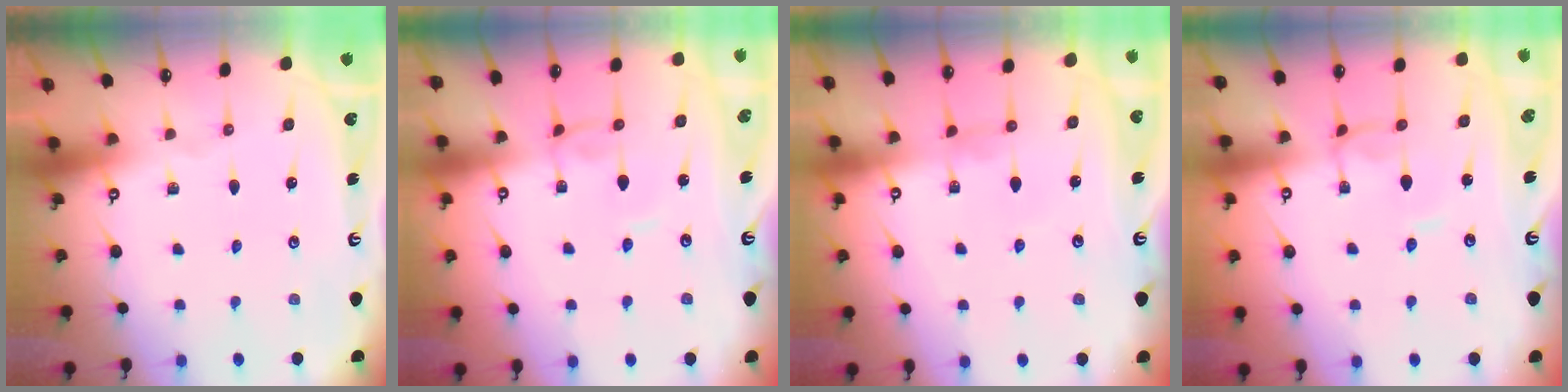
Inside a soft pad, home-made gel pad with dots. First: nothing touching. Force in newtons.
{"total": 0.0}
{"total": 0.7, "press": 0.4, "slide": 0.5}
{"total": 1.4, "press": 1.3, "slide": 0.4}